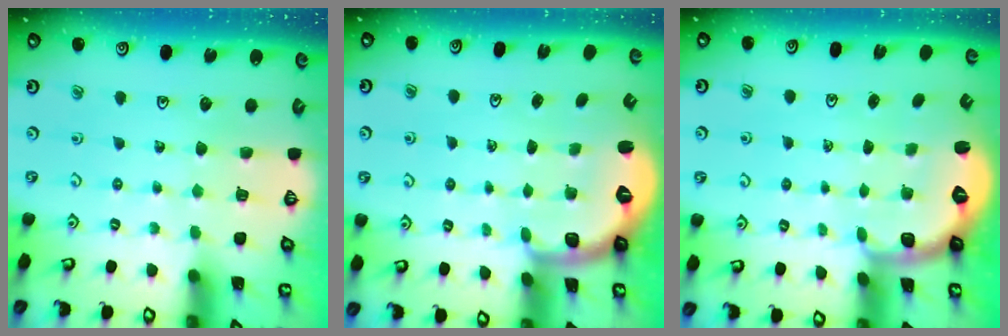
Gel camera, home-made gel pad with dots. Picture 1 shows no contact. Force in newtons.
{"total": 2.5, "press": 1.9, "slide": 1.6}
{"total": 2.6, "press": 1.6, "slide": 2.1}